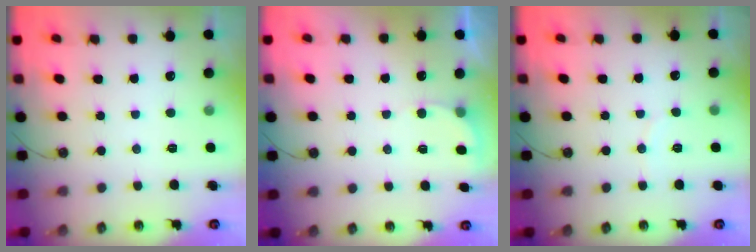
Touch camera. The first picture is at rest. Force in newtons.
{"total": 3.1, "press": 2.8, "slide": 1.3}
{"total": 2.3, "press": 2.3, "slide": 0.2}